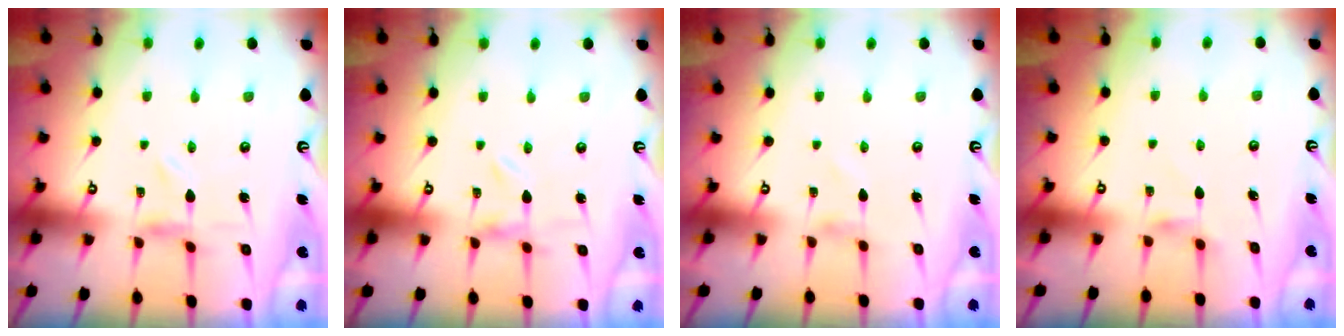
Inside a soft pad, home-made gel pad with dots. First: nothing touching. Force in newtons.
{"total": 0.0}
{"total": 0.8, "press": 0.8, "slide": 0.1}
{"total": 2.9, "press": 2.9, "slide": 0.4}